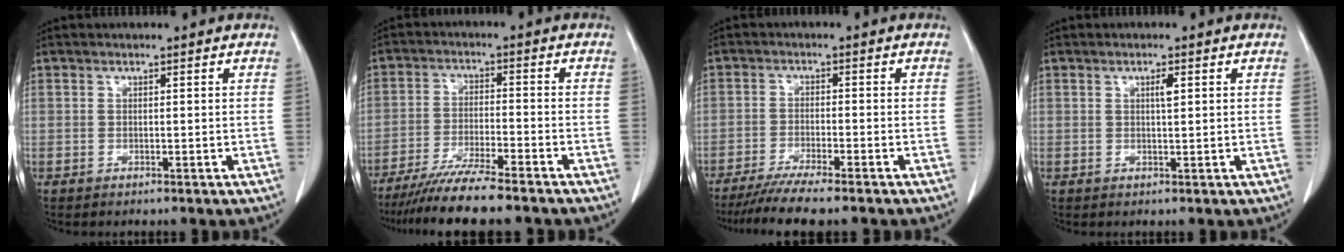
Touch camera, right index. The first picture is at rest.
{"total": 10.4, "force": [-8.8, -0.1, 5.6], "torque": [-0.089, -0.028, -0.146]}
{"total": 7.9, "force": [-6.6, -0.3, 4.4], "torque": [-0.064, -0.022, -0.108]}
{"total": 1.4, "force": [0.5, 0.2, 1.3], "torque": [-0.024, 0.001, 0.007]}